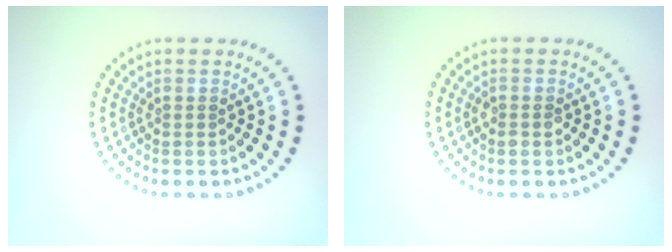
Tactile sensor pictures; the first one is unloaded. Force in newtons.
{"total": 1.0, "press": 1.0, "slide": 0.3}